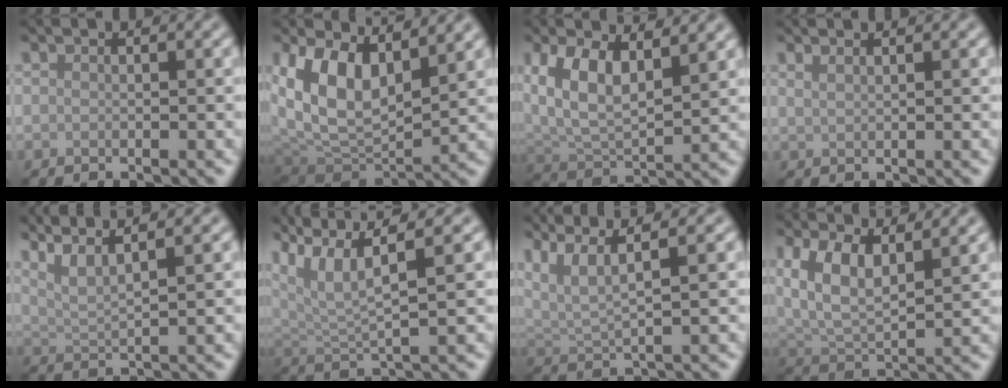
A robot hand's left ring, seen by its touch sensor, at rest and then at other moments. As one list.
[{"total": 8.4, "force": [3.1, 4.8, 6.2], "torque": [-0.125, -0.019, 0.059]}, {"total": 7.6, "force": [3.2, 3.7, 5.7], "torque": [-0.113, 0.001, 0.054]}, {"total": 1.3, "force": [1.0, 0.5, 0.7], "torque": [-0.008, 0.000, 0.013]}, {"total": 6.2, "force": [4.6, 1.3, 3.9], "torque": [-0.070, 0.028, 0.054]}, {"total": 8.1, "force": [5.0, 2.1, 6.1], "torque": [-0.122, 0.015, 0.088]}, {"total": 5.0, "force": [3.2, 1.0, 3.7], "torque": [-0.079, 0.011, 0.063]}, {"total": 6.3, "force": [2.9, 3.0, 4.7], "torque": [-0.097, 0.001, 0.052]}]